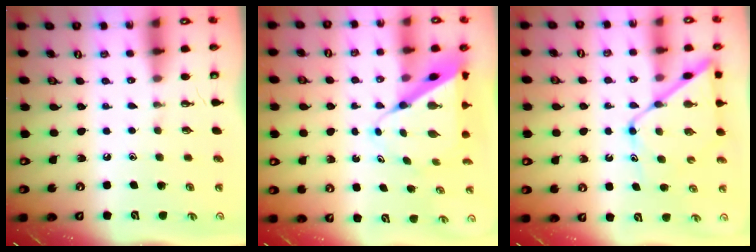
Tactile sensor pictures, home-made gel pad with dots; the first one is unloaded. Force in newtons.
{"total": 8.9, "press": 8.9, "slide": 0.6}
{"total": 11.4, "press": 11.4, "slide": 0.8}